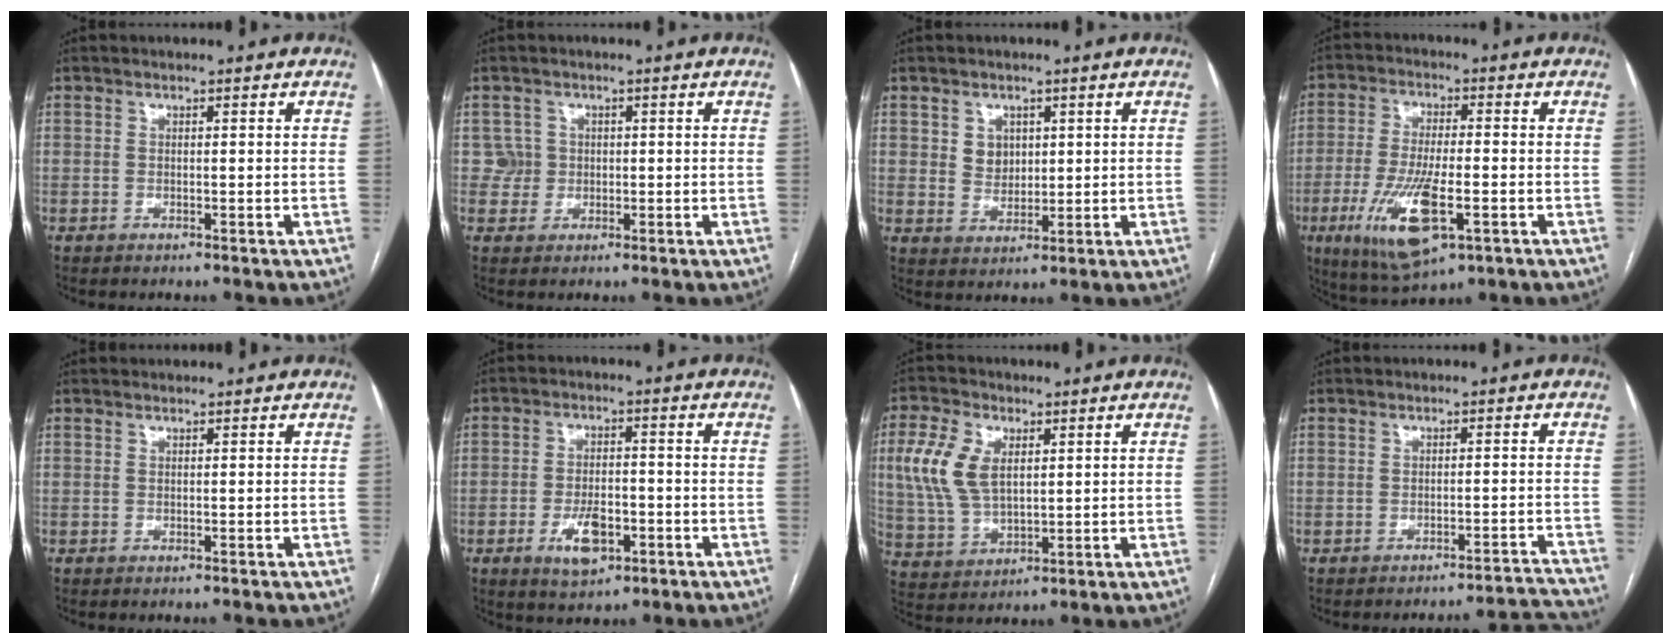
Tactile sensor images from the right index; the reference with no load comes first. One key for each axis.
{"total": 2.6, "fx": 0.3, "fy": 2.5, "fz": -0.4, "tx": 0.023, "ty": 0.008, "tz": 0.001}
{"total": 4.0, "fx": 1.4, "fy": 3.3, "fz": 1.6, "tx": -0.028, "ty": 0.003, "tz": 0.031}
{"total": 12.4, "fx": -4.6, "fy": 3.1, "fz": 11.1, "tx": -0.224, "ty": -0.023, "tz": -0.072}
{"total": 0.8, "fx": 0.8, "fy": 0.1, "fz": 0.3, "tx": -0.015, "ty": 0.016, "tz": 0.011}
{"total": 6.5, "fx": -2.7, "fy": 3.0, "fz": 5.1, "tx": -0.094, "ty": -0.002, "tz": -0.040}
{"total": 9.6, "fx": 2.6, "fy": 5.6, "fz": 7.4, "tx": -0.181, "ty": 0.014, "tz": 0.057}
{"total": 7.9, "fx": -7.8, "fy": -0.9, "fz": -0.4, "tx": 0.024, "ty": 0.010, "tz": -0.092}